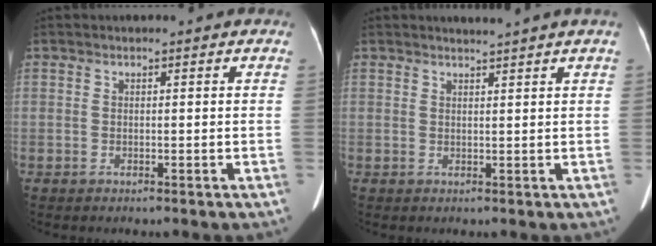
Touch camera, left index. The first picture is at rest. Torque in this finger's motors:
{"motor_torque": [0.19, 0.02, -0.08, -0.02]}